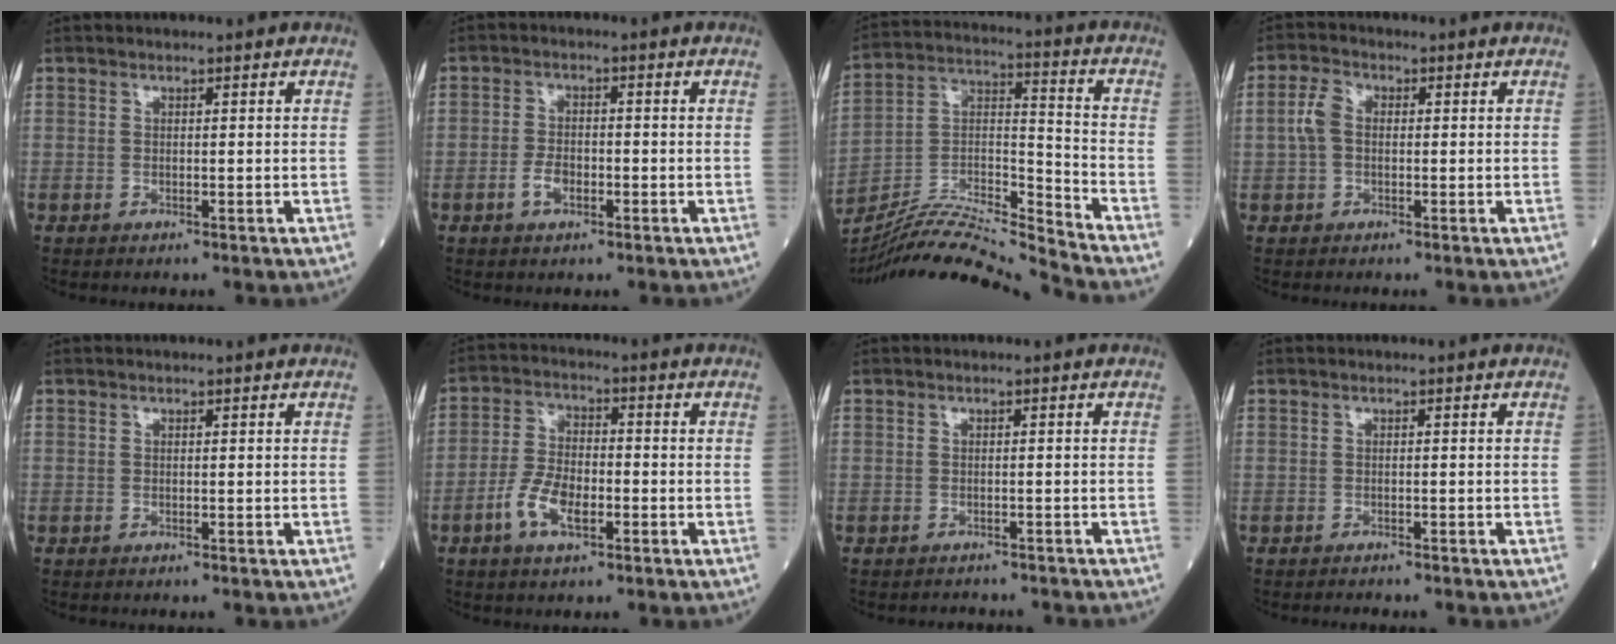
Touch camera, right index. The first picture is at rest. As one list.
[{"total": 3.2, "force": [-1.4, 1.6, 2.4], "torque": [-0.048, 0.004, -0.026]}, {"total": 18.0, "force": [-17.2, -1.5, 5.2], "torque": [-0.094, 0.020, -0.305]}, {"total": 3.4, "force": [0.0, 2.3, 2.5], "torque": [-0.067, 0.015, -0.004]}, {"total": 0.0}, {"total": 7.7, "force": [-3.3, 3.3, 6.2], "torque": [-0.132, 0.005, -0.064]}, {"total": 4.0, "force": [-3.9, 0.9, 0.6], "torque": [-0.003, -0.005, -0.045]}, {"total": 1.6, "force": [-1.5, 0.3, 0.4], "torque": [-0.010, -0.003, -0.017]}]